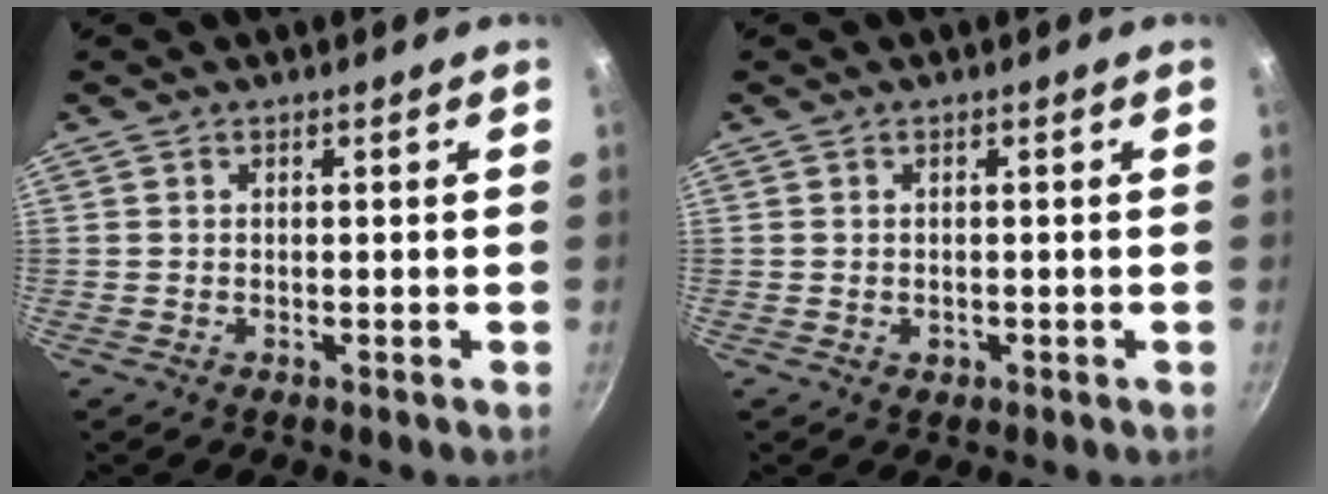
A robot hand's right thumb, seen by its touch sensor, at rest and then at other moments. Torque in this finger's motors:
{"motor_torque": [-0.22, -0.08, -0.40, 0.16, -0.06]}